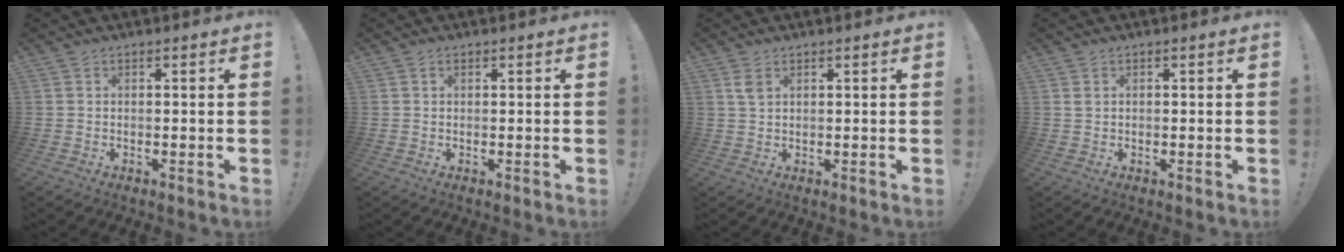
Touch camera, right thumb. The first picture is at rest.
{"total": 0.6, "force": [0.3, 0.5, 0.2], "torque": [-0.006, 0.004, 0.006]}
{"total": 3.1, "force": [1.5, 1.6, 2.2], "torque": [-0.032, -0.003, 0.025]}
{"total": 0.8, "force": [0.3, 0.5, 0.5], "torque": [-0.018, 0.007, 0.006]}